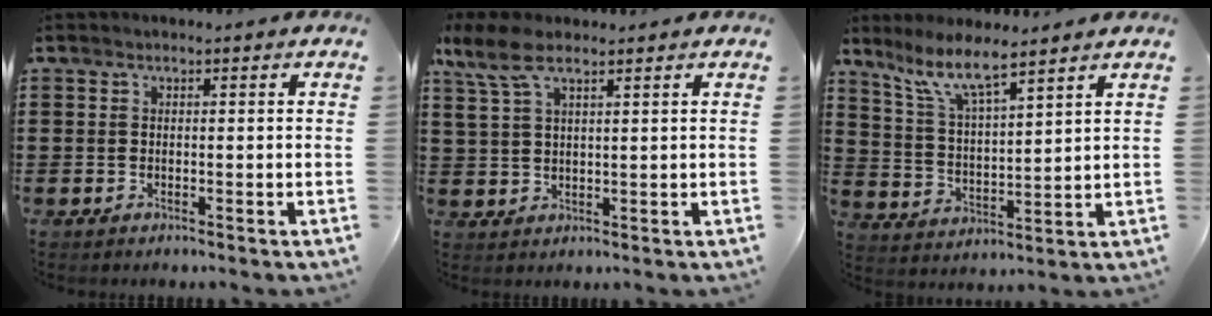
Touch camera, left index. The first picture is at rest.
{"total": 6.1, "force": [4.0, 1.6, 4.3], "torque": [-0.108, -0.004, 0.070]}
{"total": 7.4, "force": [6.1, 0.9, 4.1], "torque": [-0.102, -0.021, 0.109]}